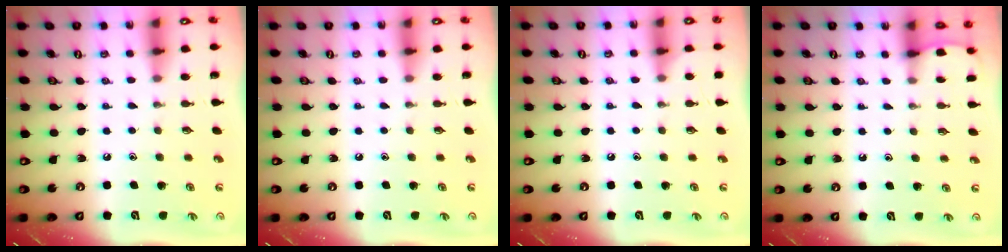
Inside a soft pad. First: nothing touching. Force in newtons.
{"total": 0.0}
{"total": 3.2, "press": 3.2, "slide": 0.5}
{"total": 2.2, "press": 2.2, "slide": 0.2}